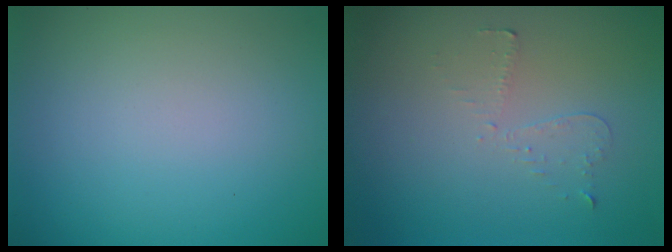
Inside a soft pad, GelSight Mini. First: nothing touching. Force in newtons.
{"total": 0.9, "press": 0.8, "slide": 0.4}